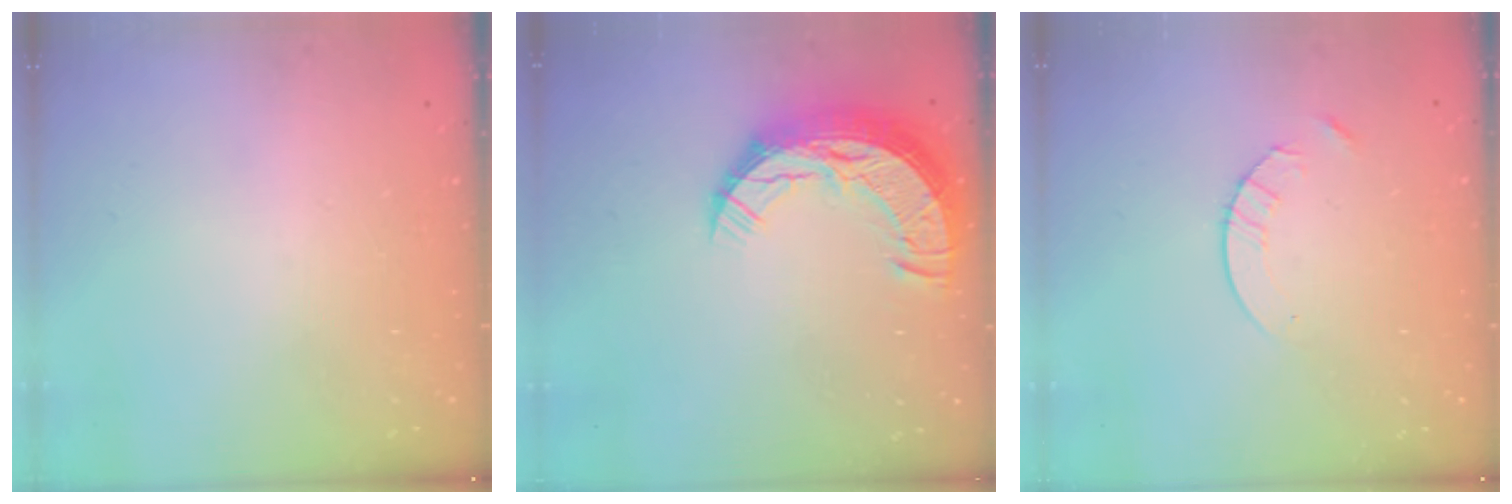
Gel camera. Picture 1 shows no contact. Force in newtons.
{"total": 13.5, "press": 13.4, "slide": 1.2}
{"total": 3.8, "press": 3.7, "slide": 0.5}